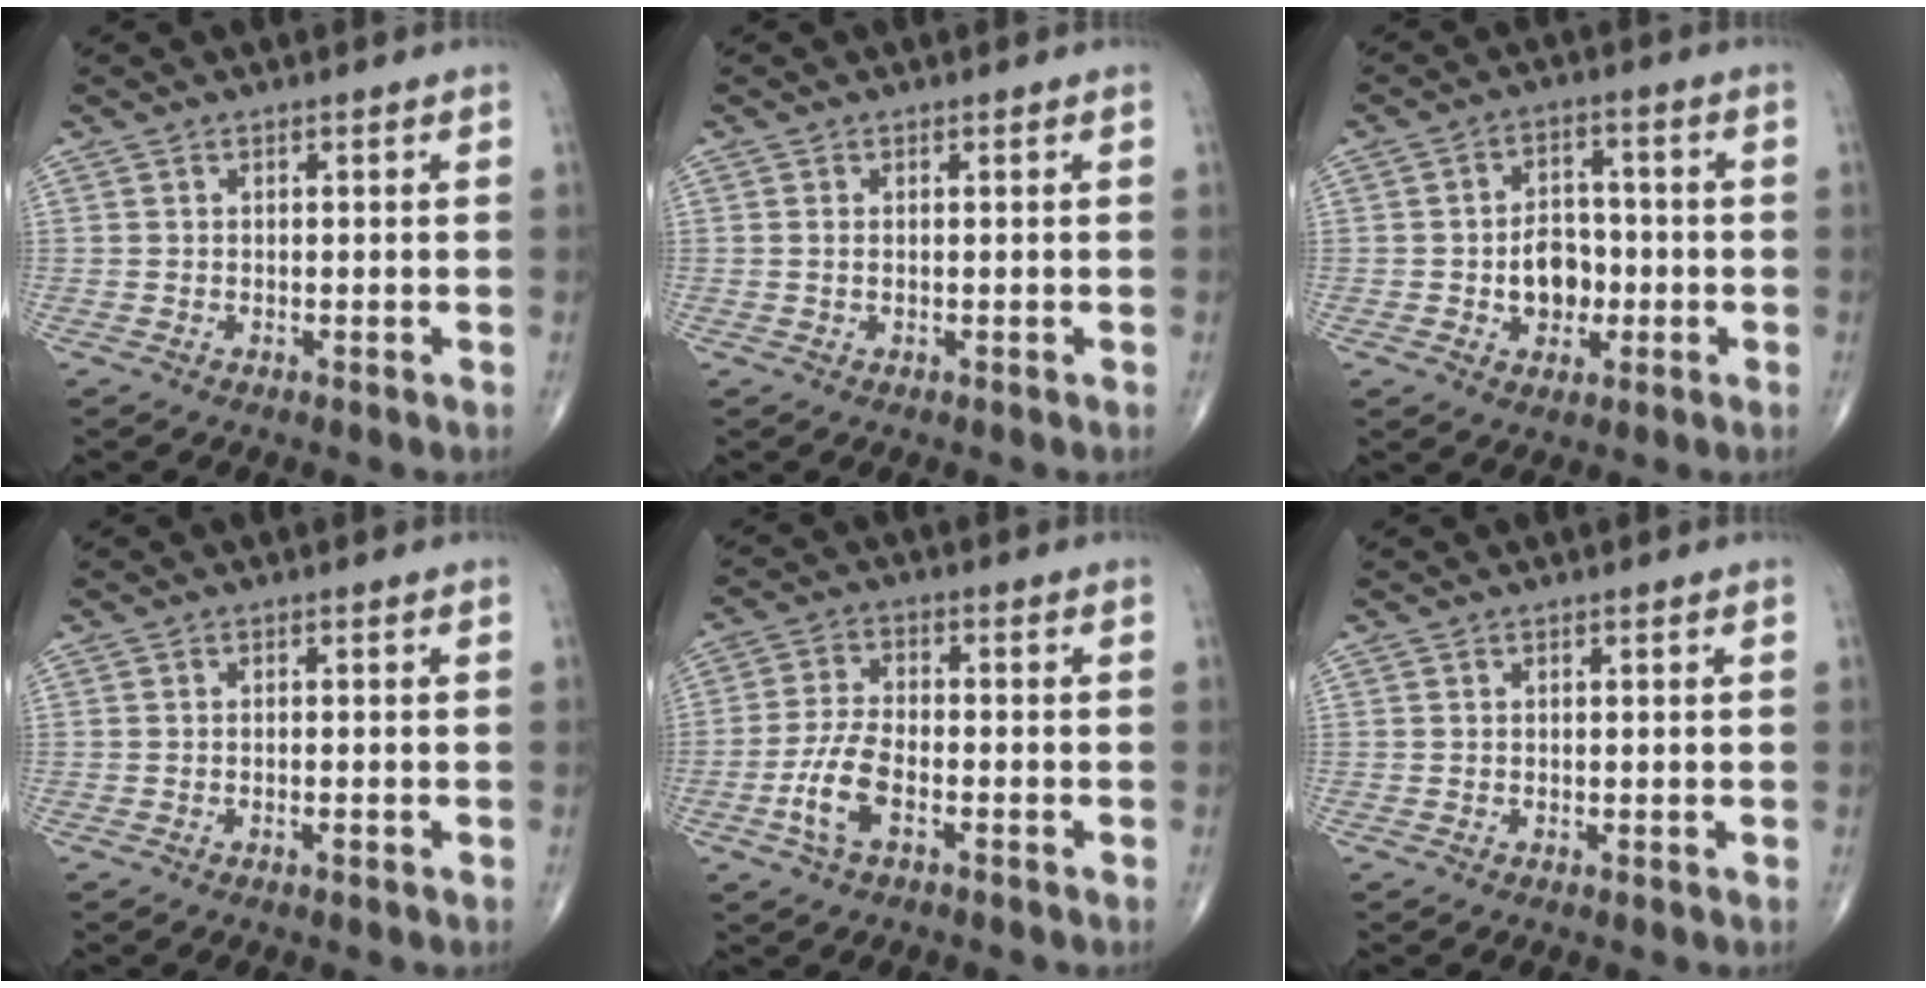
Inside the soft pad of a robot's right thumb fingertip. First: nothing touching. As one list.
[{"total": 0.7, "force": [0.0, 0.3, 0.6], "torque": [-0.014, 0.001, 0.002]}, {"total": 7.7, "force": [-1.5, 5.8, 5.0], "torque": [-0.043, 0.018, -0.024]}, {"total": 0.8, "force": [-0.5, 0.1, 0.6], "torque": [-0.011, 0.005, -0.008]}, {"total": 7.4, "force": [-3.0, 3.3, 5.9], "torque": [-0.129, 0.019, -0.062]}, {"total": 0.0}]